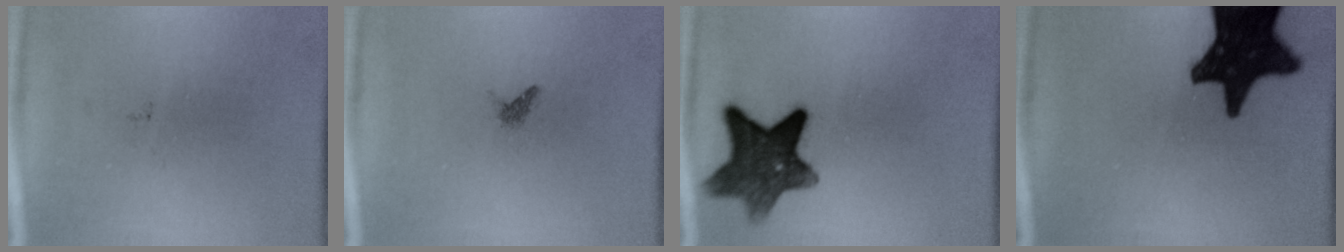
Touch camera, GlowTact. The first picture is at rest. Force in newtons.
{"total": 0.7}
{"total": 10.1}
{"total": 18.2}